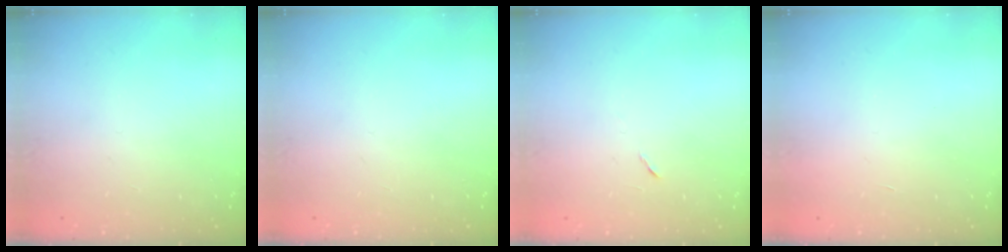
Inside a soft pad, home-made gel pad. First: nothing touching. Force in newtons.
{"total": 0.0}
{"total": 5.2, "press": 4.8, "slide": 2.1}
{"total": 1.7, "press": 1.7, "slide": 0.1}